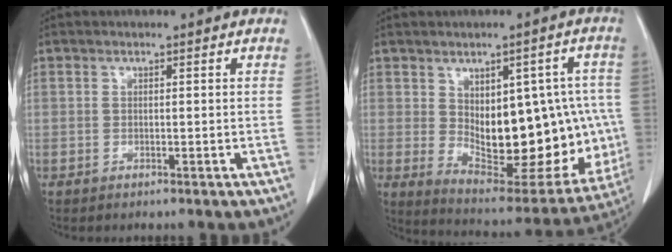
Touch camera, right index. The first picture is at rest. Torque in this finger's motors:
{"motor_torque": [0.50, 0.07, 0.39, 0.07]}